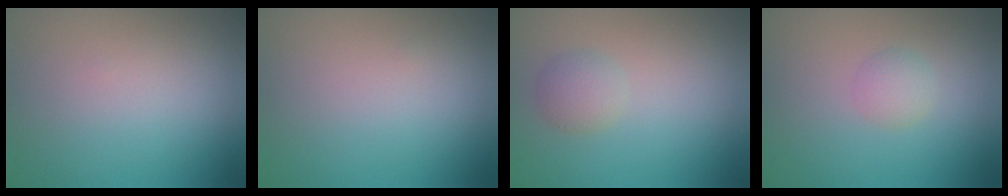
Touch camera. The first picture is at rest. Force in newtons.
{"total": 0.0}
{"total": 1.7, "press": 1.7, "slide": 0.1}
{"total": 1.5, "press": 1.5, "slide": 0.1}